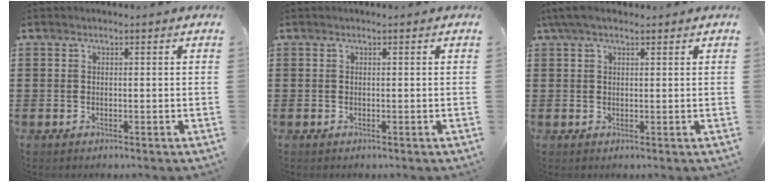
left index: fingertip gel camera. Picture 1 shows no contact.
{"total": 0.0}
{"total": 3.1, "force": [1.8, 1.1, 2.2], "torque": [-0.047, 0.006, 0.033]}